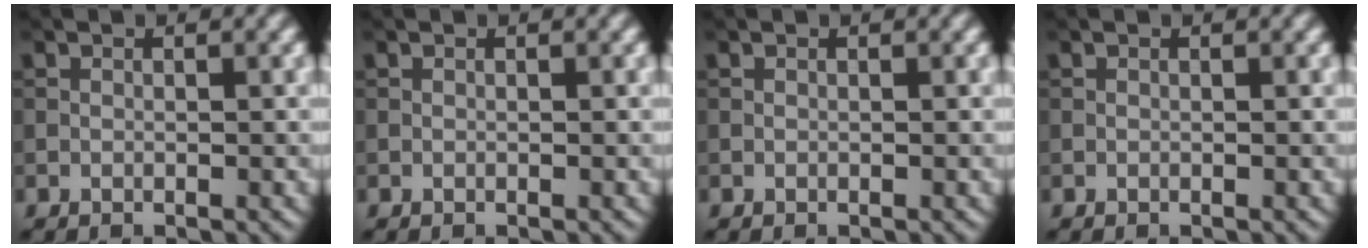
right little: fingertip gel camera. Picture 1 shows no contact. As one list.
[{"total": 0.0}, {"total": 0.0}, {"total": 0.0}]